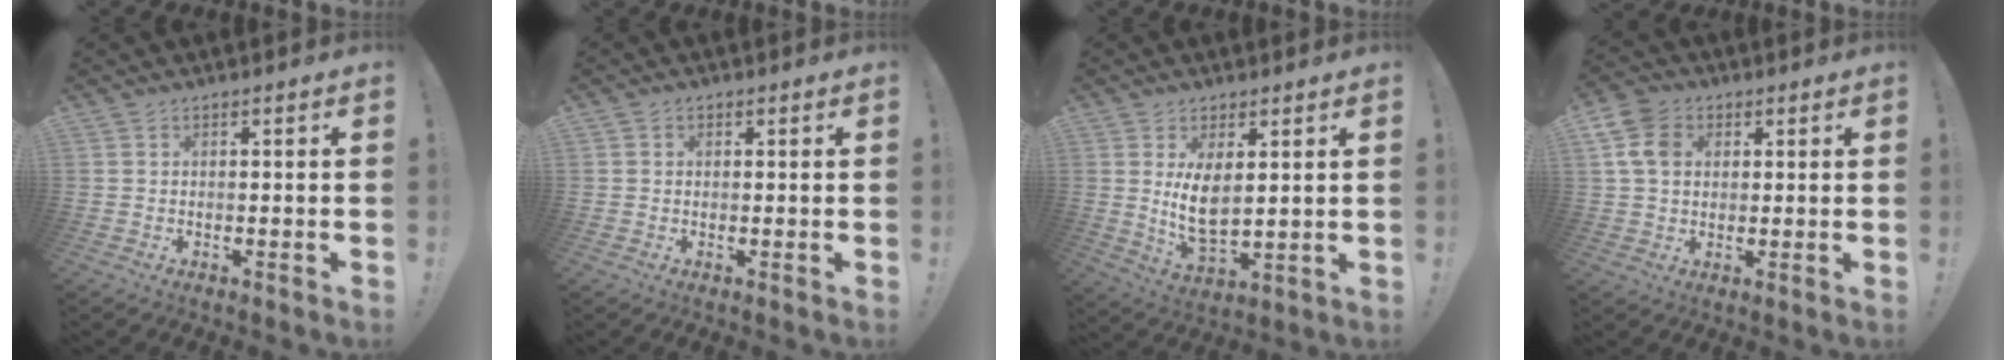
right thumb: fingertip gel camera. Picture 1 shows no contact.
{"total": 0.8, "force": [0.1, 0.8, 0.1], "torque": [0.003, 0.000, 0.001]}
{"total": 8.7, "force": [2.6, 4.2, 7.1], "torque": [-0.125, -0.031, 0.043]}
{"total": 10.0, "force": [2.9, 7.7, 5.7], "torque": [-0.117, 0.005, 0.060]}